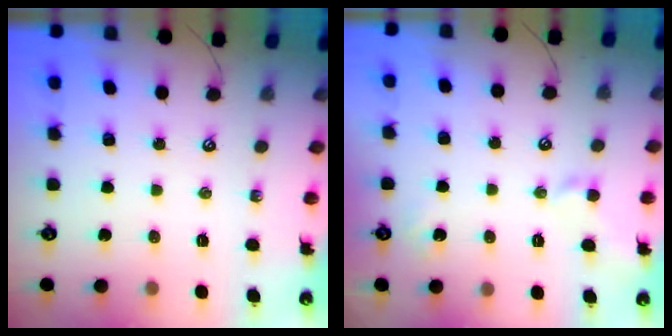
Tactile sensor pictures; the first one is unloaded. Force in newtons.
{"total": 2.3, "press": 2.3, "slide": 0.6}